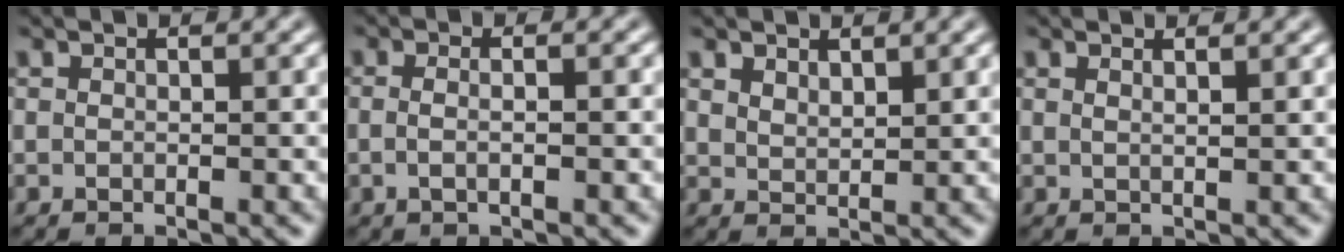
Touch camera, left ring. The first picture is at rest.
{"total": 2.6, "force": [0.2, 1.2, 2.2], "torque": [-0.015, -0.005, -0.016]}
{"total": 1.7, "force": [1.3, 0.8, 0.7], "torque": [-0.018, -0.003, 0.029]}
{"total": 1.6, "force": [1.1, 0.6, 1.0], "torque": [-0.002, 0.002, 0.002]}